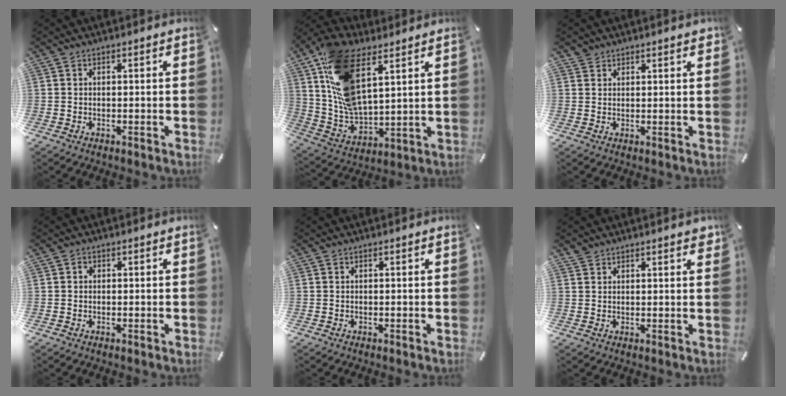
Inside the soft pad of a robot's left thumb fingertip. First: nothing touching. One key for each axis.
{"total": 18.8, "fx": 9.2, "fy": 9.7, "fz": 13.2, "tx": -0.291, "ty": -0.038, "tz": 0.166}
{"total": 1.8, "fx": 1.6, "fy": 0.8, "fz": 0.4, "tx": -0.010, "ty": -0.002, "tz": 0.031}
{"total": 0.8, "fx": 0.0, "fy": 0.7, "fz": 0.3, "tx": -0.005, "ty": 0.005, "tz": -0.002}
{"total": 0.0}
{"total": 2.4, "fx": 2.0, "fy": 1.0, "fz": 0.9, "tx": -0.013, "ty": -0.003, "tz": 0.037}